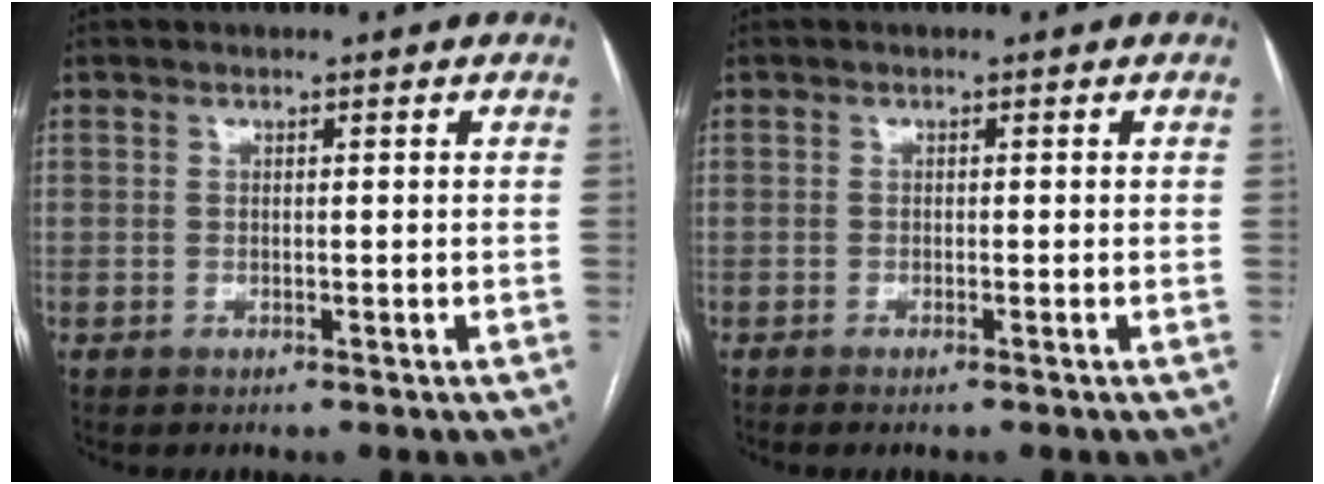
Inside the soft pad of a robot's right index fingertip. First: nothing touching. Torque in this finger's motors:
{"motor_torque": [0.11, 0.26, -0.03, 0.01]}